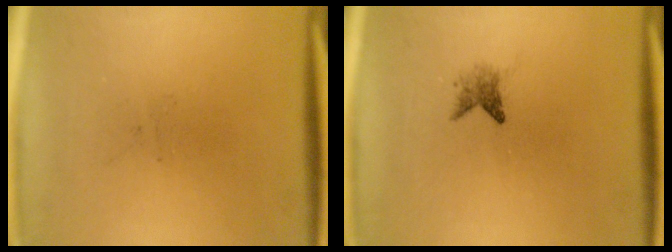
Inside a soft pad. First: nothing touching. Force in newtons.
{"total": 1.6}